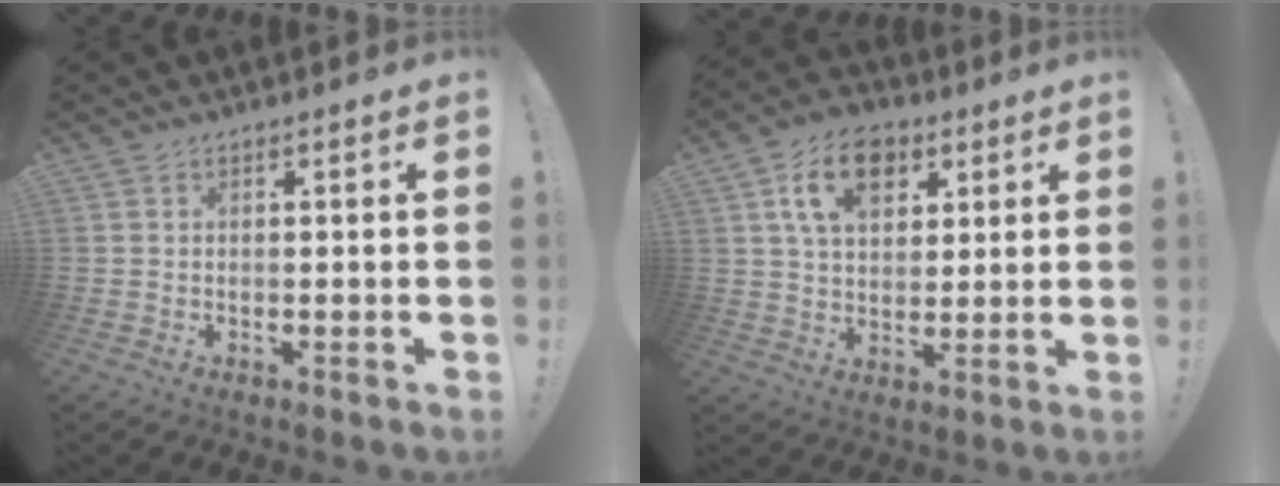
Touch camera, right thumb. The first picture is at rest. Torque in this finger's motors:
{"motor_torque": [0.59, 0.87, 0.18, 0.16, 0.03]}